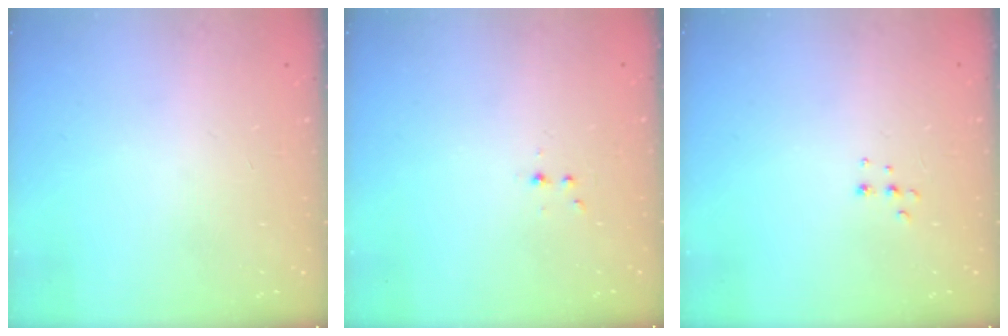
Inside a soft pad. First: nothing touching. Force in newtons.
{"total": 2.8, "press": 2.4, "slide": 1.5}
{"total": 3.9, "press": 3.9, "slide": 0.6}